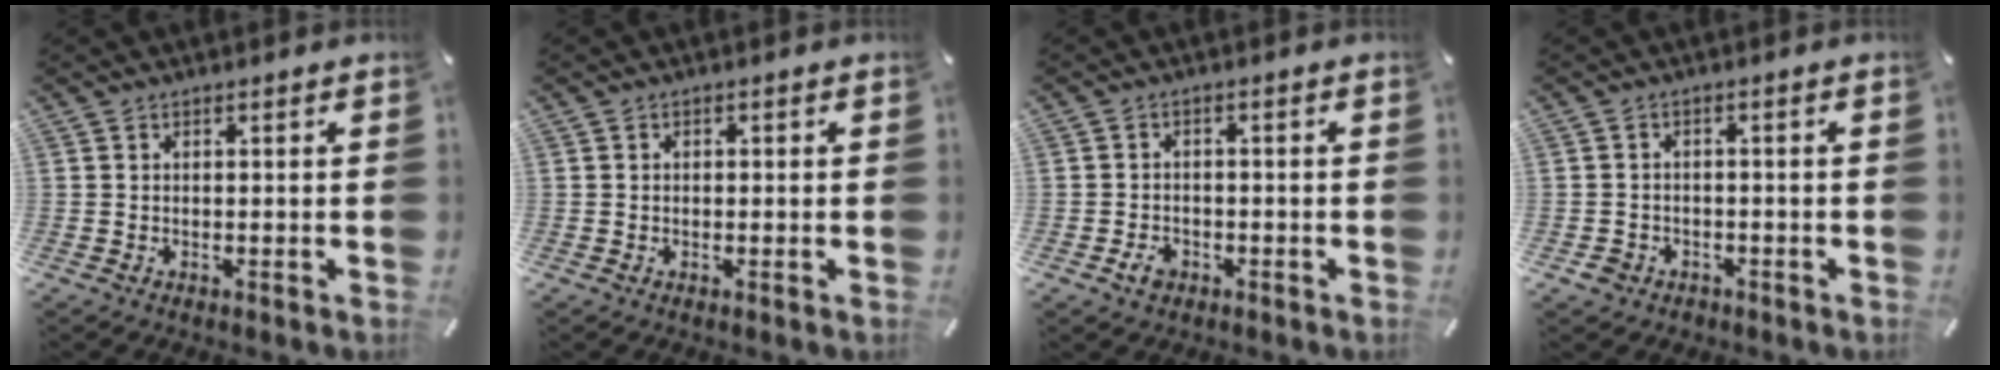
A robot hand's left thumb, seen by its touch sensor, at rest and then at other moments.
{"total": 0.7, "force": [-0.1, 0.6, 0.3], "torque": [-0.006, 0.004, -0.004]}
{"total": 3.2, "force": [-1.7, 2.3, 1.4], "torque": [-0.031, 0.005, -0.032]}
{"total": 3.2, "force": [-1.6, 2.6, 0.7], "torque": [-0.018, 0.005, -0.035]}